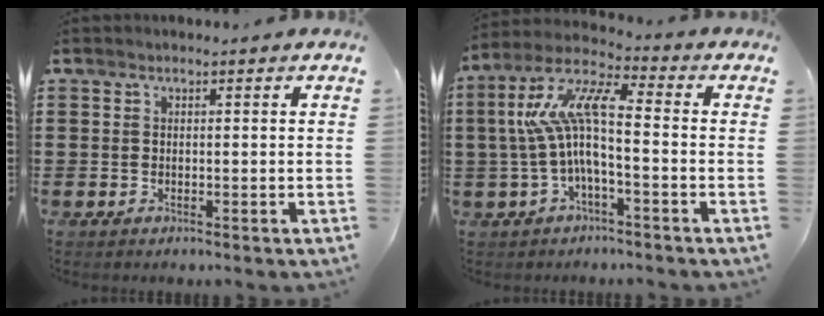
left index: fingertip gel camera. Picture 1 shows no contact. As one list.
[{"total": 10.6, "force": [0.0, 3.2, 10.1], "torque": [-0.234, -0.017, -0.011]}]